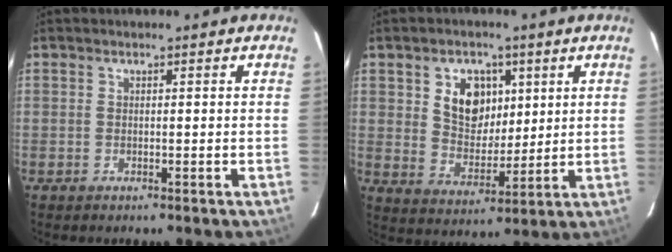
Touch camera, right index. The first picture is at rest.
{"total": 9.3, "force": [3.4, 6.8, 5.5], "torque": [-0.098, 0.010, 0.069]}